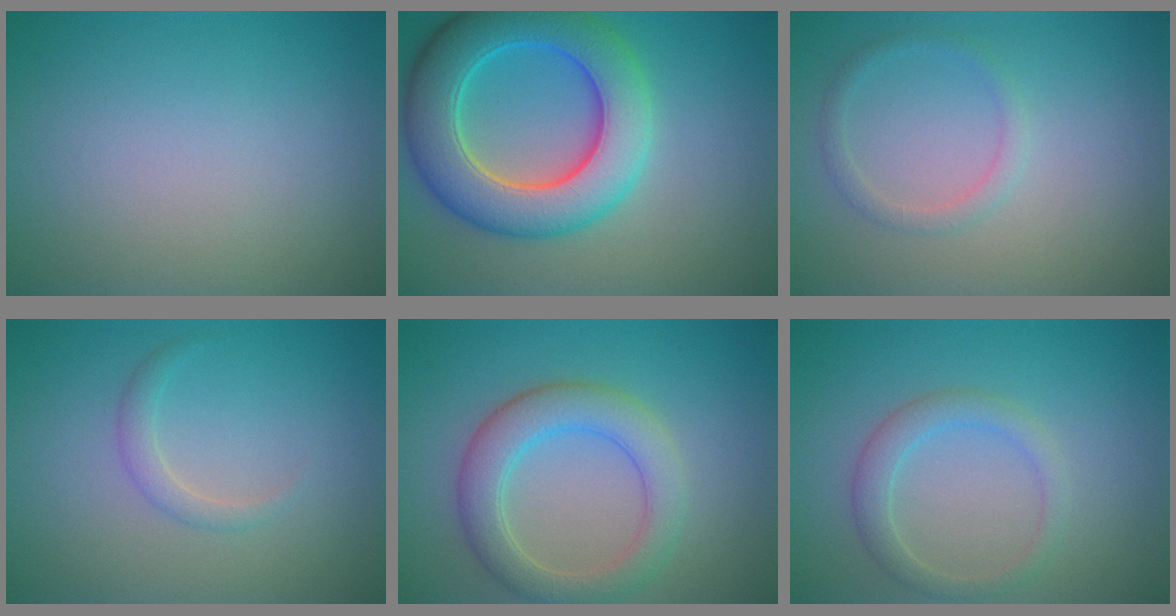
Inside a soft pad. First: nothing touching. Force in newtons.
{"total": 9.2, "press": 9.2, "slide": 0.7}
{"total": 1.3, "press": 1.3, "slide": 0.1}
{"total": 1.3, "press": 1.2, "slide": 0.1}
{"total": 4.9, "press": 4.8, "slide": 0.5}
{"total": 2.4, "press": 2.4, "slide": 0.1}